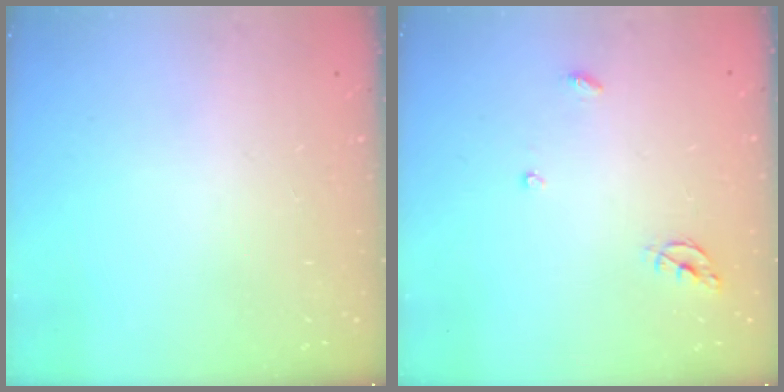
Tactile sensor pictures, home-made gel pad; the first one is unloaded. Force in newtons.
{"total": 5.5, "press": 5.5, "slide": 0.6}